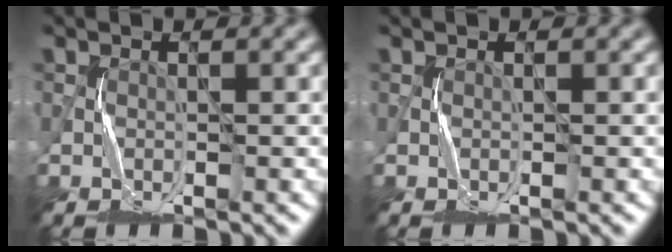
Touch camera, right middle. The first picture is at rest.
{"total": 0.0}